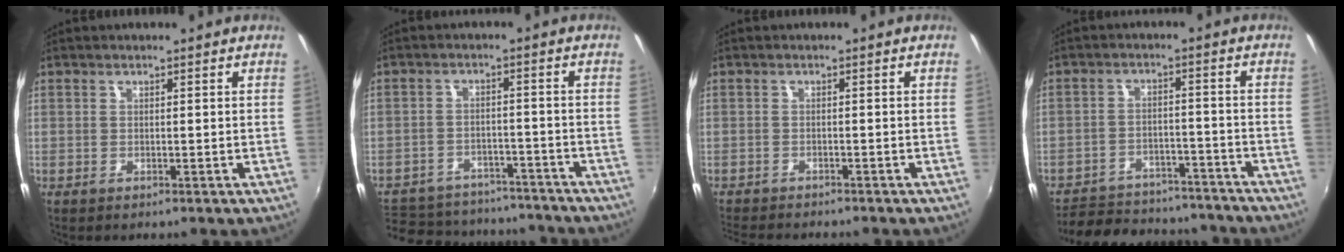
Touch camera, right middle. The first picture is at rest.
{"total": 19.3, "force": [-15.3, 9.6, 6.9], "torque": [-0.170, 0.023, -0.192]}
{"total": 5.7, "force": [-5.4, 0.8, 1.8], "torque": [-0.051, -0.022, -0.091]}
{"total": 21.3, "force": [-18.6, 7.5, 7.4], "torque": [-0.160, 0.017, -0.237]}